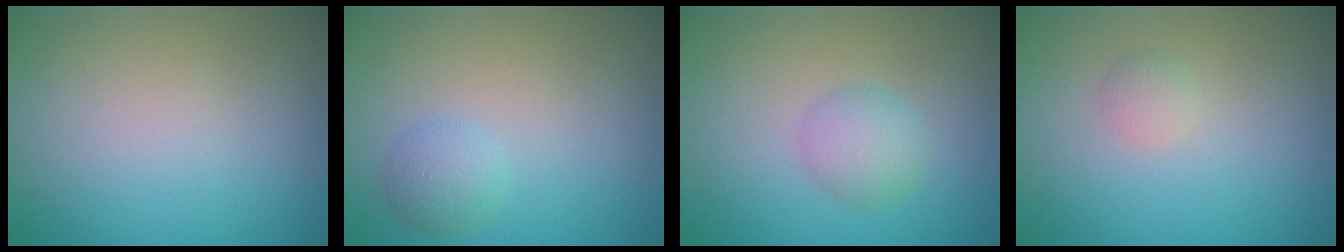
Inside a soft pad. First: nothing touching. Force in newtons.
{"total": 1.9, "press": 1.9, "slide": 0.1}
{"total": 2.5, "press": 2.5, "slide": 0.1}
{"total": 1.0, "press": 1.0, "slide": 0.0}